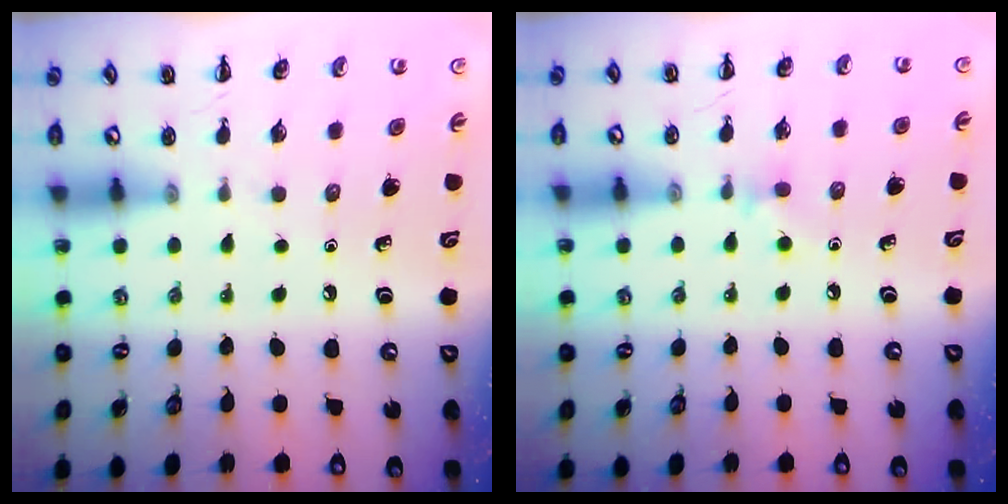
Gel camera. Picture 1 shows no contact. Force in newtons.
{"total": 4.0, "press": 3.7, "slide": 1.6}